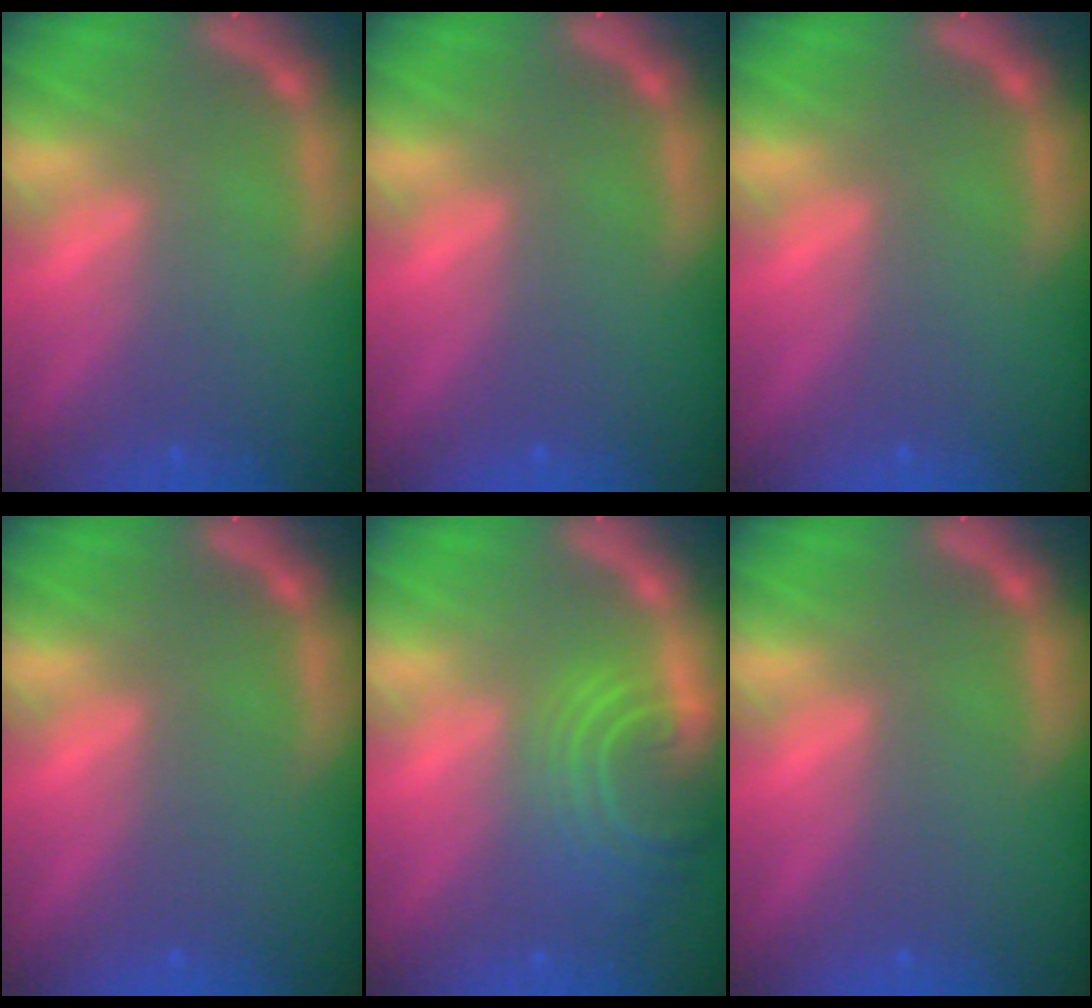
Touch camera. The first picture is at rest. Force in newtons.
{"total": 0.0}
{"total": 0.0}
{"total": 0.0}
{"total": 7.0}
{"total": 0.0}